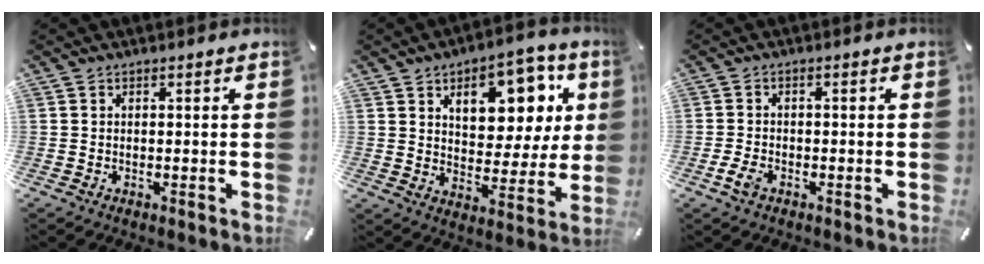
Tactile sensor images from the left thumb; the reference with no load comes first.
{"total": 14.4, "force": [6.6, 9.0, 9.1], "torque": [-0.124, -0.027, 0.112]}
{"total": 3.1, "force": [-1.6, 1.6, 2.0], "torque": [-0.054, -0.002, -0.034]}